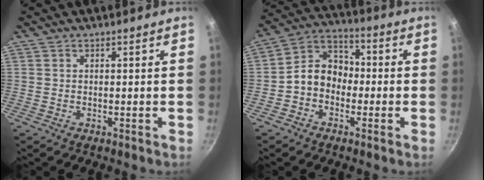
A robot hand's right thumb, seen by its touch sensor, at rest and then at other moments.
{"total": 9.3, "force": [-1.9, 7.5, 5.3], "torque": [-0.064, 0.040, -0.051]}